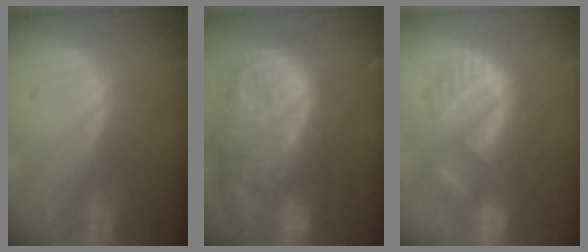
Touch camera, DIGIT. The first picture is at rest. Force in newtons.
{"total": 14.4, "press": 12.5, "slide": 7.0}
{"total": 8.9, "press": 8.7, "slide": 1.9}